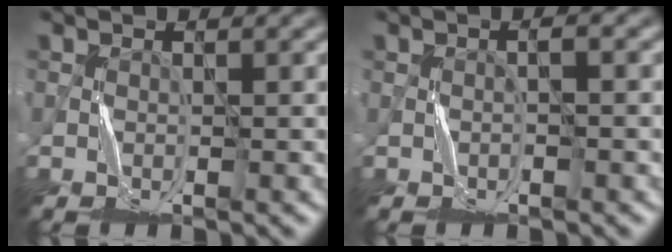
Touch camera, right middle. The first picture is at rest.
{"total": 1.3, "force": [0.1, 0.3, 1.2], "torque": [-0.013, -0.001, -0.001]}